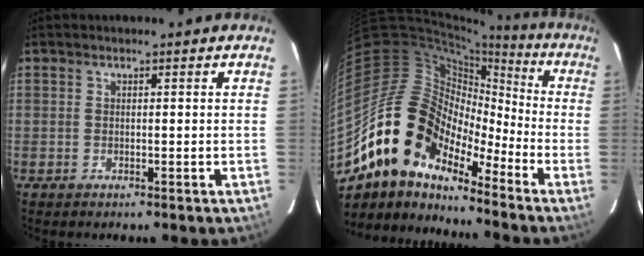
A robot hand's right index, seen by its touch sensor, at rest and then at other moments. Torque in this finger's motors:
{"motor_torque": [0.98, -0.82, 1.06, 0.18]}